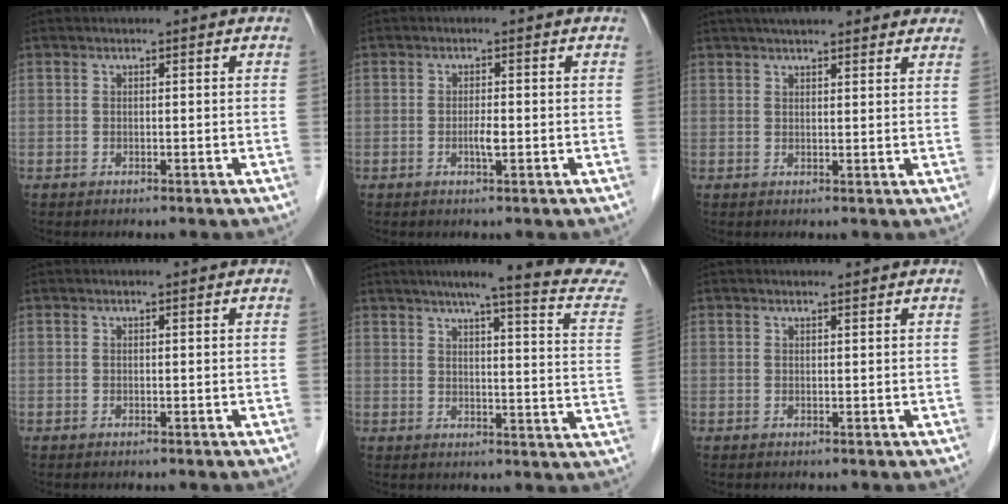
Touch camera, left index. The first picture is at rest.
{"total": 1.7, "force": [-0.4, 0.2, 1.6], "torque": [-0.033, -0.001, -0.008]}
{"total": 13.1, "force": [11.0, 3.0, 6.4], "torque": [-0.076, 0.037, 0.138]}
{"total": 0.0}
{"total": 18.9, "force": [16.4, -0.6, 9.5], "torque": [-0.123, -0.055, 0.184]}
{"total": 0.7, "force": [0.7, 0.1, 0.2], "torque": [-0.011, 0.001, 0.011]}